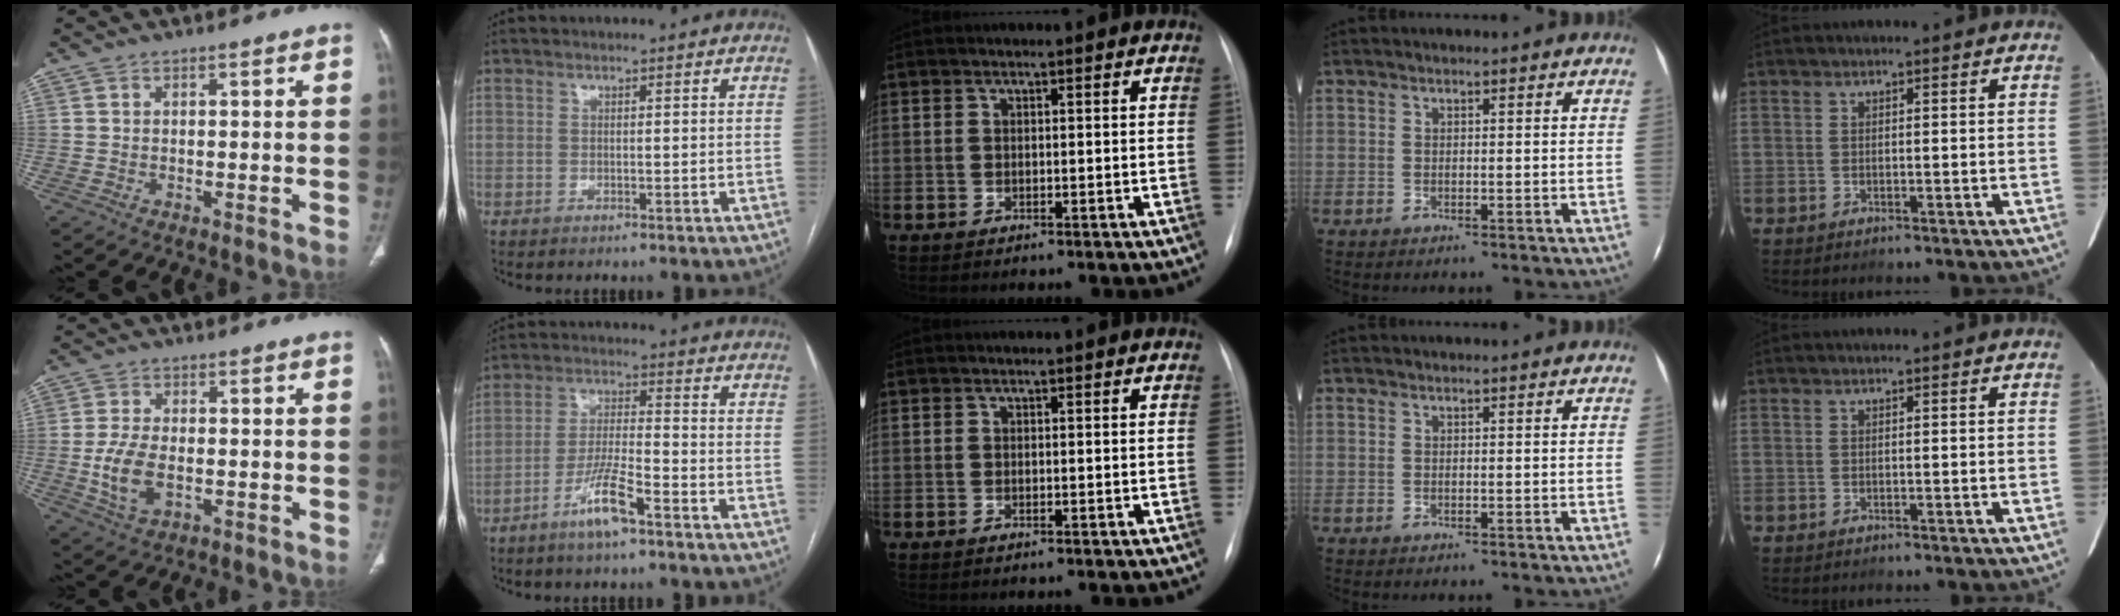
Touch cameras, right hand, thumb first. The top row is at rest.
{"thumb": {"total": 7.7, "force": [-1.5, 4.3, 6.2], "torque": [-0.130, -0.001, -0.023]}, "index": {"total": 7.6, "force": [-4.8, 0.7, 5.9], "torque": [-0.118, -0.003, -0.089]}}